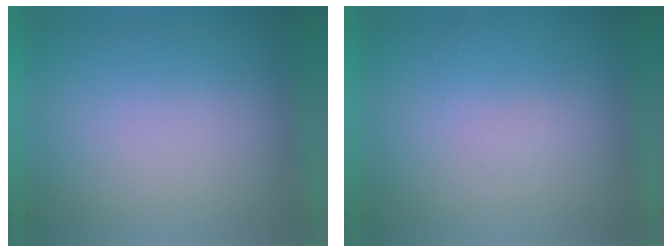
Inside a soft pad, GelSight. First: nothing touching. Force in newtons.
{"total": 1.1}